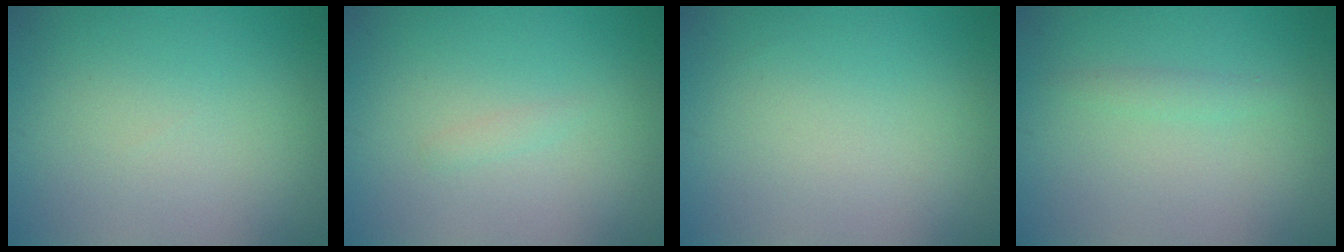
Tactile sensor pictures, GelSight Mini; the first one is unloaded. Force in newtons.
{"total": 0.5, "press": 0.5, "slide": 0.0}
{"total": 0.0}
{"total": 0.8, "press": 0.8, "slide": 0.1}